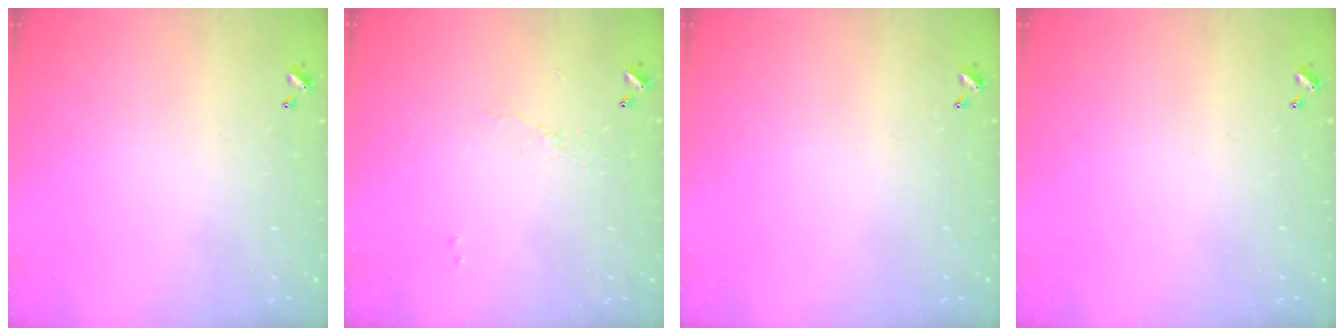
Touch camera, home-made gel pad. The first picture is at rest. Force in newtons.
{"total": 4.3, "press": 4.3, "slide": 0.5}
{"total": 0.0}
{"total": 0.0}